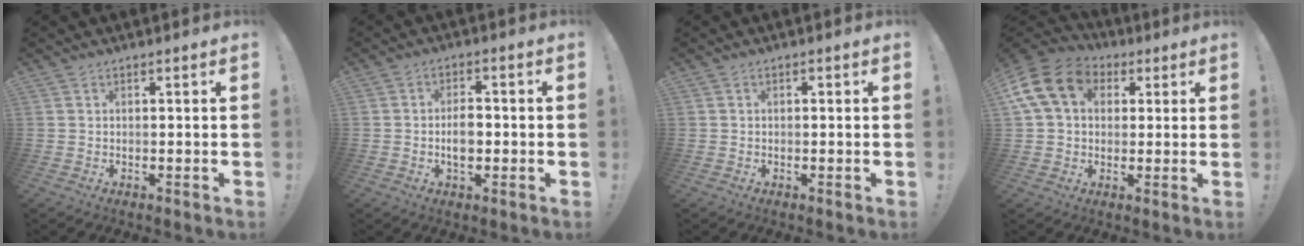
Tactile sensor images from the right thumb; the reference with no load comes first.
{"total": 5.4, "force": [-1.1, 3.2, 4.2], "torque": [-0.061, 0.002, -0.024]}
{"total": 0.6, "force": [-0.5, 0.4, 0.1], "torque": [-0.002, 0.002, -0.009]}
{"total": 15.2, "force": [4.7, 11.6, 8.6], "torque": [-0.150, -0.003, 0.093]}